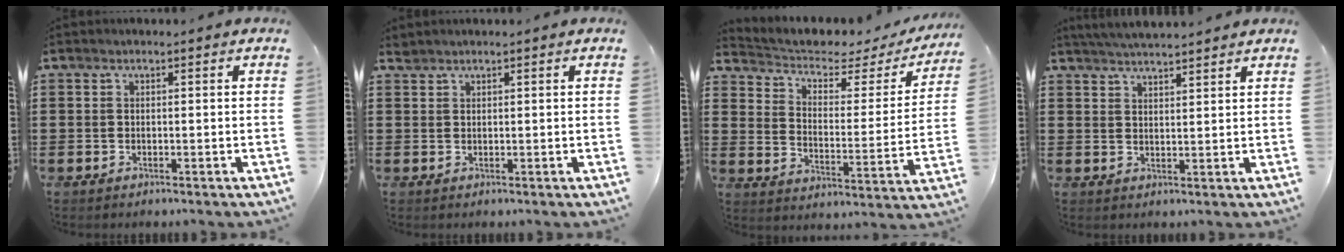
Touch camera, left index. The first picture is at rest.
{"total": 0.8, "force": [0.8, 0.2, 0.1], "torque": [-0.004, -0.001, 0.016]}
{"total": 3.3, "force": [2.2, 1.8, 1.7], "torque": [-0.050, -0.019, 0.029]}
{"total": 3.6, "force": [3.5, -0.2, 0.6], "torque": [-0.022, -0.008, 0.065]}